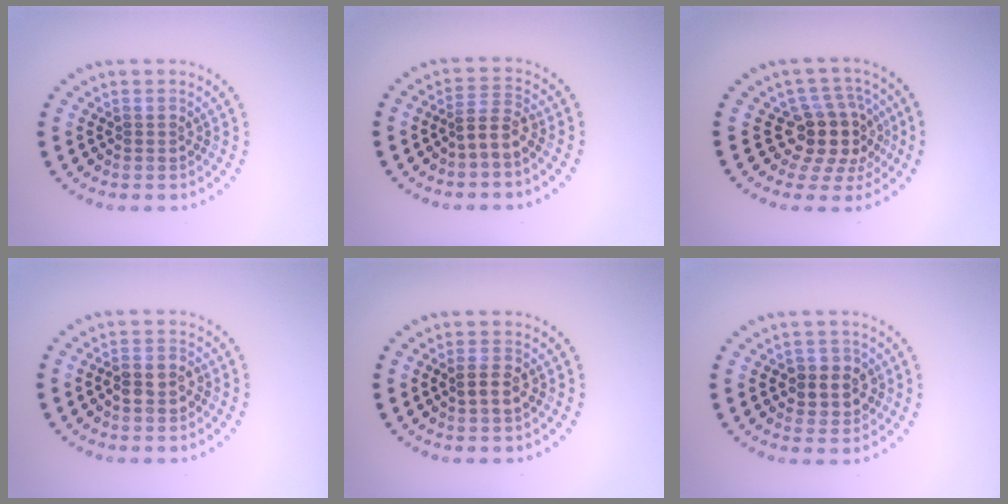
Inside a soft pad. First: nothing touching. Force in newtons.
{"total": 2.2, "press": 1.7, "slide": 1.4}
{"total": 4.4, "press": 3.4, "slide": 2.9}
{"total": 2.2, "press": 2.1, "slide": 0.8}
{"total": 1.9, "press": 1.8, "slide": 0.6}
{"total": 2.8, "press": 2.7, "slide": 0.8}